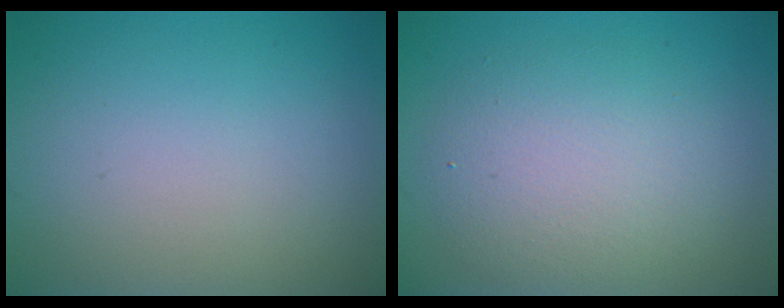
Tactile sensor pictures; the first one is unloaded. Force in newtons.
{"total": 4.9, "press": 4.8, "slide": 0.8}